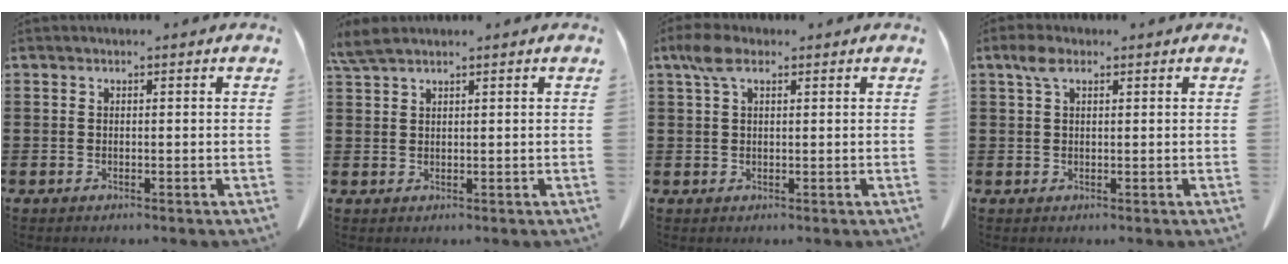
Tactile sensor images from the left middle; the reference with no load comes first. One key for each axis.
{"total": 2.9, "fx": 2.2, "fy": 0.5, "fz": 1.8, "tx": -0.042, "ty": 0.001, "tz": 0.042}
{"total": 4.1, "fx": 1.8, "fy": 2.0, "fz": 3.1, "tx": -0.069, "ty": 0.010, "tz": 0.032}
{"total": 2.7, "fx": 1.2, "fy": 1.3, "fz": 2.0, "tx": -0.046, "ty": 0.007, "tz": 0.022}